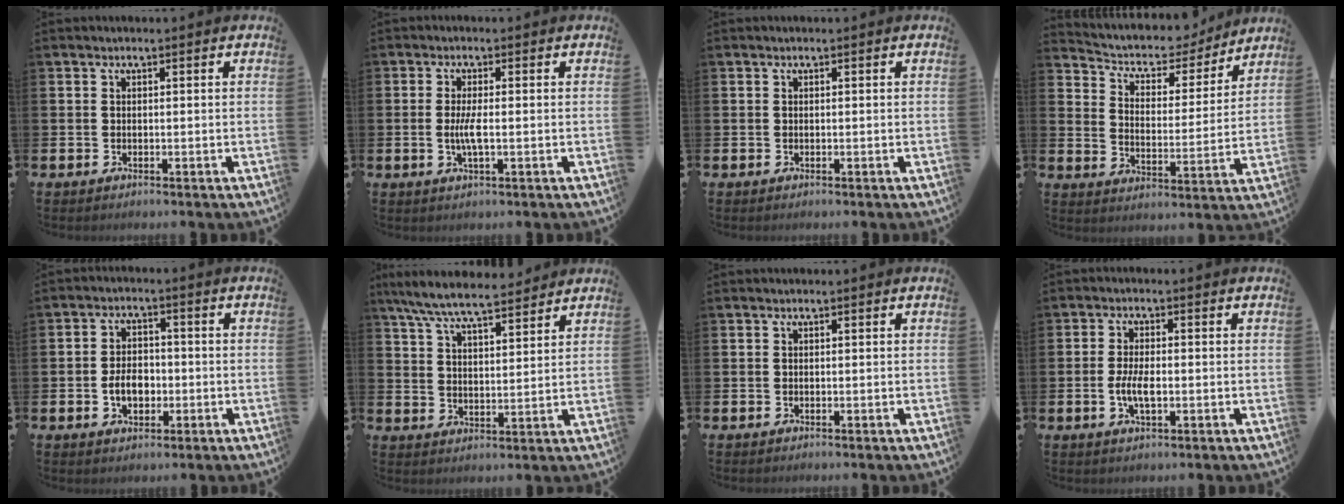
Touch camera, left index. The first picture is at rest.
{"total": 2.8, "force": [-0.3, 0.5, 2.7], "torque": [-0.057, 0.001, -0.005]}
{"total": 0.0}
{"total": 6.1, "force": [5.5, 2.6, 1.1], "torque": [-0.050, -0.041, 0.089]}
{"total": 4.3, "force": [-1.0, 2.9, 3.0], "torque": [-0.041, -0.001, -0.024]}
{"total": 7.8, "force": [7.3, 0.9, 2.6], "torque": [-0.078, -0.032, 0.133]}
{"total": 0.0}
{"total": 3.8, "force": [-0.6, 1.6, 3.4], "torque": [-0.067, 0.001, -0.014]}